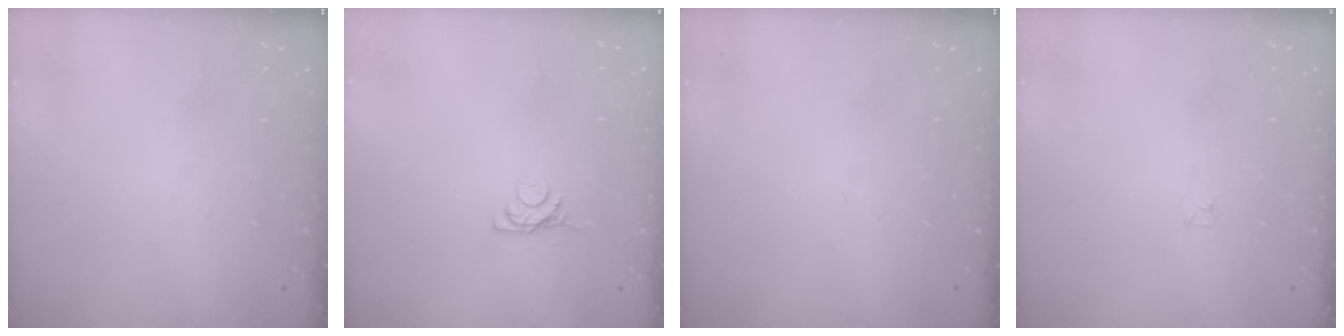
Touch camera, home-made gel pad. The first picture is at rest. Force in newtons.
{"total": 4.6, "press": 4.6, "slide": 0.8}
{"total": 0.0}
{"total": 1.2, "press": 1.2, "slide": 0.2}